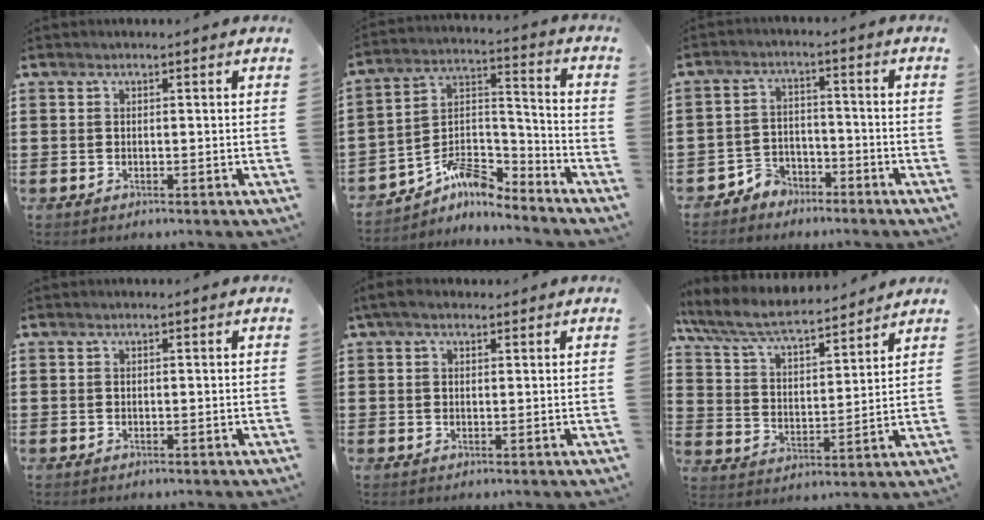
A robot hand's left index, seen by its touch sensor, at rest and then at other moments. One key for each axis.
{"total": 7.6, "fx": -6.4, "fy": 2.7, "fz": 3.1, "tx": -0.069, "ty": 0.006, "tz": -0.129}
{"total": 4.1, "fx": -3.8, "fy": 1.7, "fz": 0.1, "tx": -0.018, "ty": 0.005, "tz": -0.081}
{"total": 0.0}
{"total": 2.6, "fx": 1.5, "fy": 1.4, "fz": 1.5, "tx": -0.034, "ty": 0.010, "tz": 0.028}
{"total": 7.3, "fx": 6.5, "fy": 1.2, "fz": 3.2, "tx": -0.089, "ty": -0.034, "tz": 0.110}